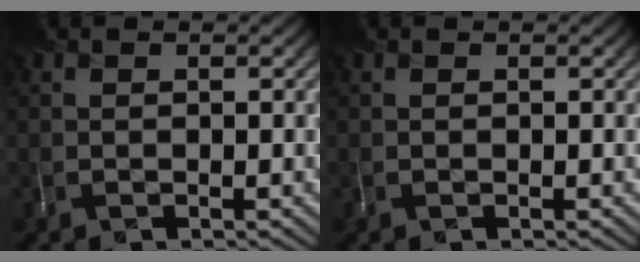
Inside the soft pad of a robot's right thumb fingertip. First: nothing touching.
{"total": 0.0}